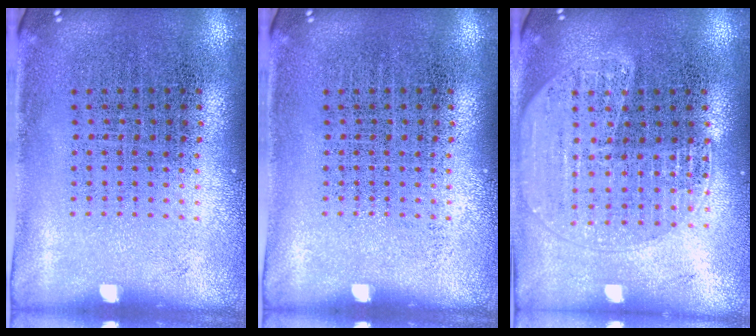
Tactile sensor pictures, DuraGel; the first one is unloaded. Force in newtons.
{"total": 0.0}
{"total": 1.7, "press": 1.6, "slide": 0.6}